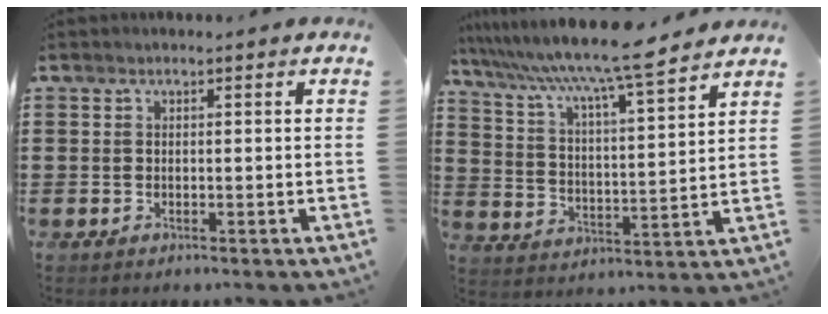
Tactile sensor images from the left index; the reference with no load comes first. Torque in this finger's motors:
{"motor_torque": [1.46, -0.68, 0.80, 0.21]}